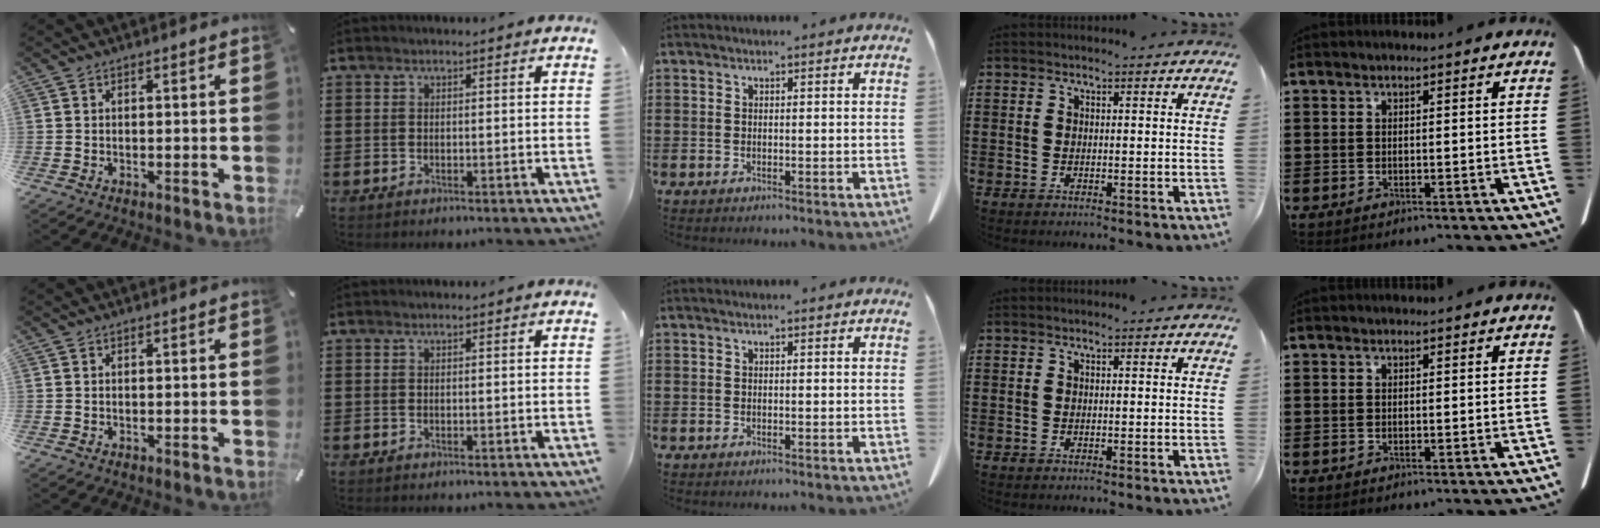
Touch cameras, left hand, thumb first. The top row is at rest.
{}